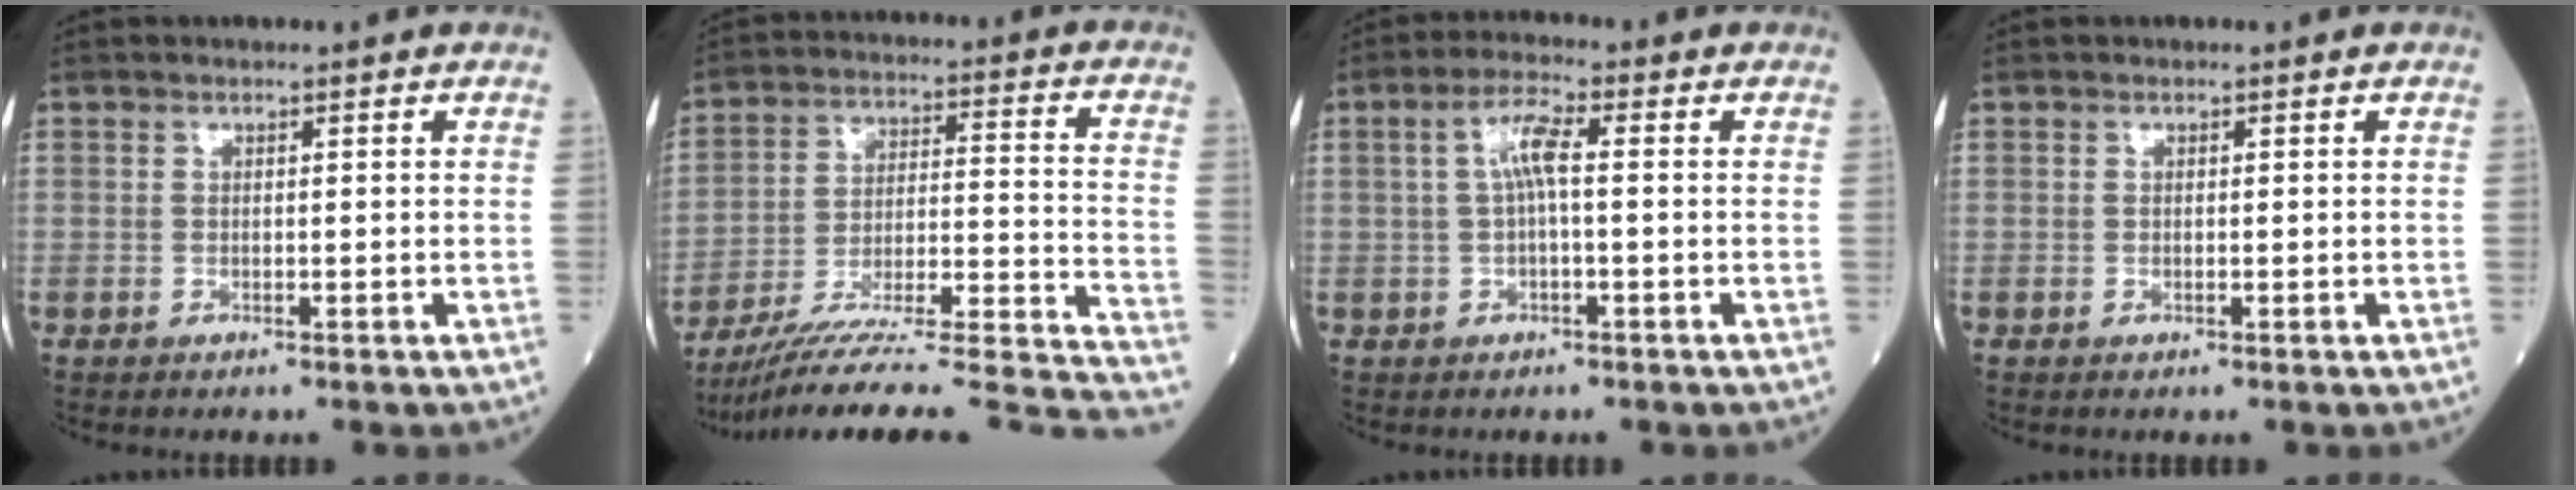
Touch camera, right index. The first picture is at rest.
{"total": 27.8, "force": [-25.5, -0.7, 11.0], "torque": [-0.094, -0.011, -0.370]}
{"total": 4.3, "force": [0.4, 0.6, 4.3], "torque": [-0.080, 0.013, 0.011]}
{"total": 0.0}